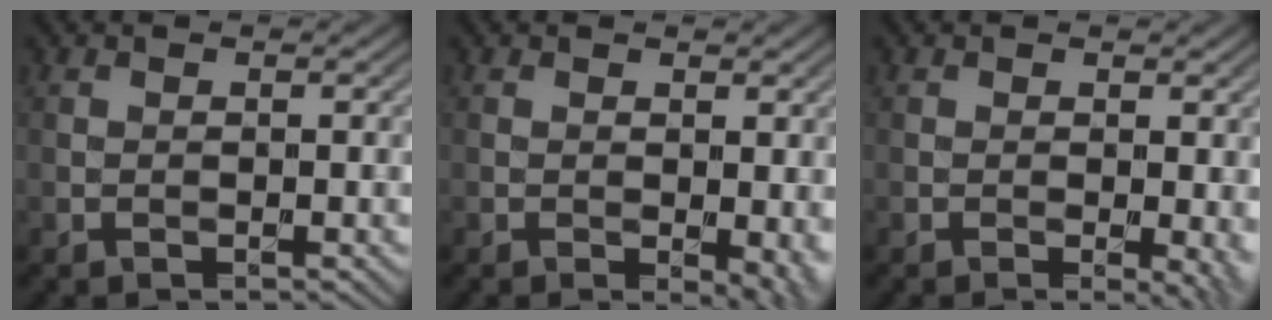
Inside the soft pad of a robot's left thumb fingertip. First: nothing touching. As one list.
[{"total": 3.6, "force": [-0.6, 1.6, 3.2], "torque": [-0.037, -0.009, -0.007]}, {"total": 2.9, "force": [-0.2, 0.8, 2.8], "torque": [-0.034, -0.005, -0.005]}]